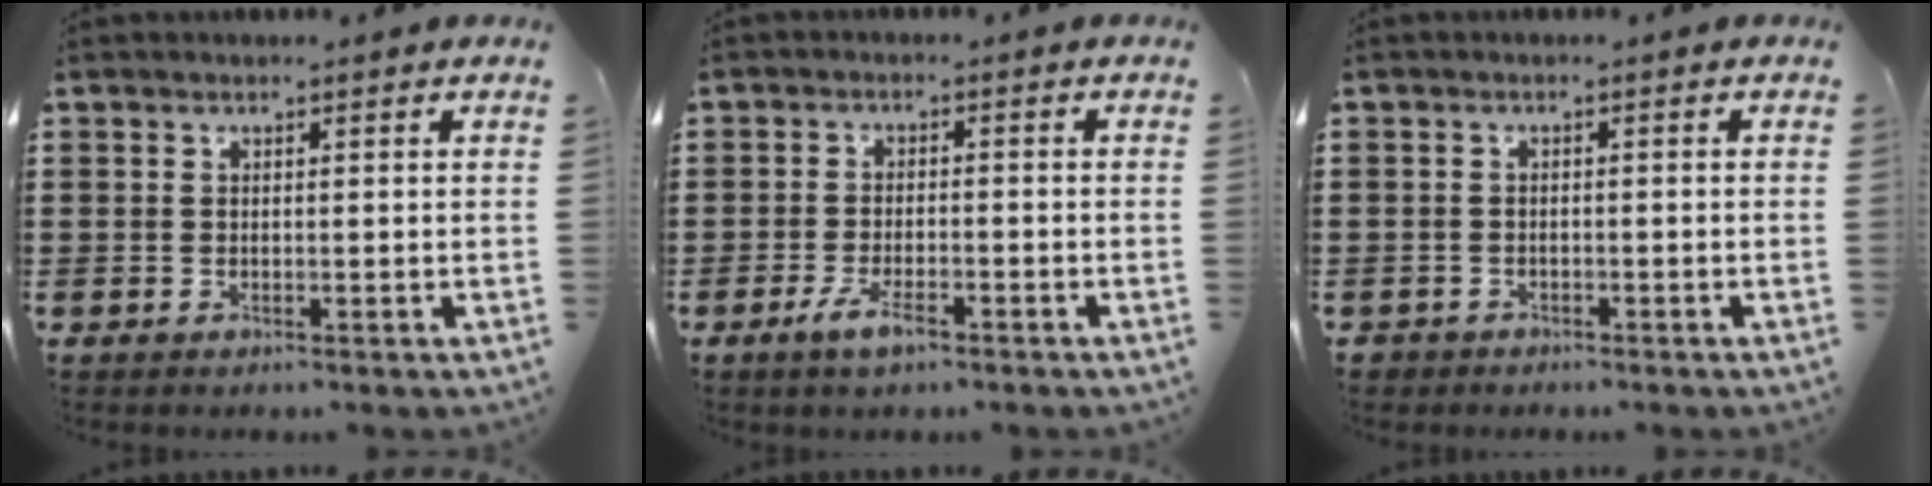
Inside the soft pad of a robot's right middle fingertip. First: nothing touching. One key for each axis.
{"total": 3.9, "fx": -2.1, "fy": 1.2, "fz": 3.0, "tx": -0.064, "ty": -0.002, "tz": -0.042}
{"total": 1.1, "fx": -1.0, "fy": 0.4, "fz": 0.0, "tx": -0.005, "ty": 0.000, "tz": -0.023}